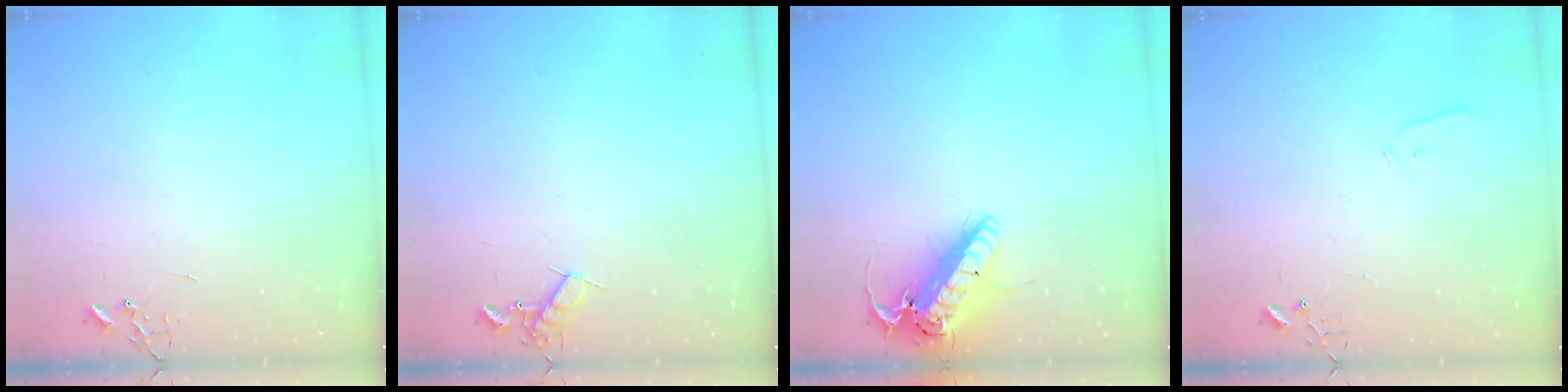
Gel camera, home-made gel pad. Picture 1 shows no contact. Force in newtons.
{"total": 7.5, "press": 7.5, "slide": 0.8}
{"total": 18.3, "press": 18.0, "slide": 3.3}
{"total": 3.6, "press": 3.5, "slide": 0.6}